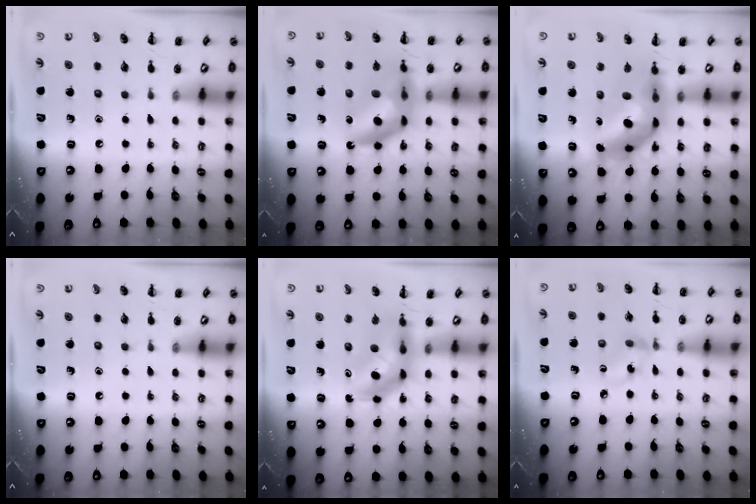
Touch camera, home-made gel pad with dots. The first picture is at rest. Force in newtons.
{"total": 12.4, "press": 11.8, "slide": 3.6}
{"total": 11.3, "press": 10.8, "slide": 3.4}
{"total": 0.0}
{"total": 6.3, "press": 6.1, "slide": 1.4}
{"total": 2.9, "press": 2.9, "slide": 0.7}